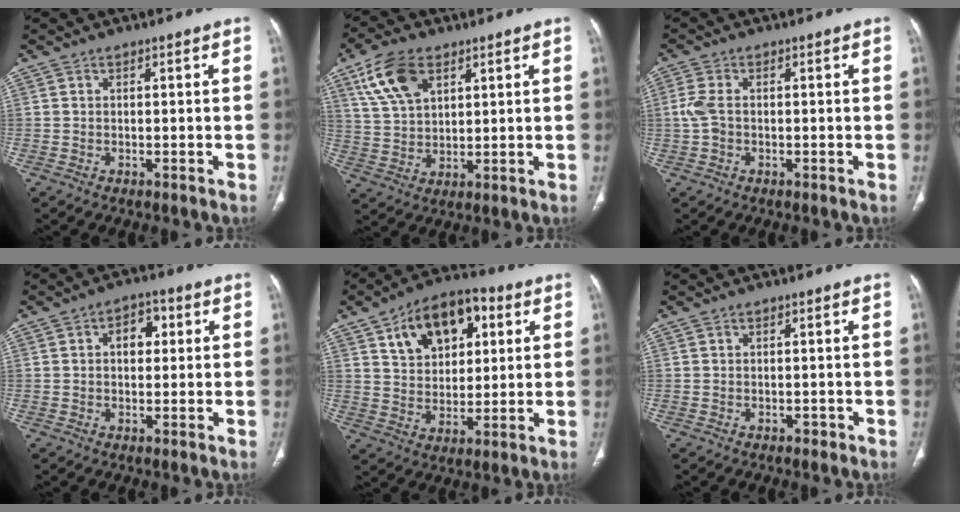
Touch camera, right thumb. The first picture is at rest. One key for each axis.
{"total": 10.7, "fx": 5.5, "fy": 6.0, "fz": 7.0, "tx": -0.125, "ty": -0.012, "tz": 0.114}
{"total": 3.3, "fx": -0.2, "fy": 2.1, "fz": 2.6, "tx": -0.073, "ty": 0.006, "tz": -0.006}
{"total": 5.3, "fx": 1.2, "fy": 3.5, "fz": 3.7, "tx": -0.034, "ty": 0.009, "tz": 0.013}
{"total": 15.3, "fx": 6.3, "fy": 9.5, "fz": 10.3, "tx": -0.122, "ty": -0.003, "tz": 0.106}
{"total": 0.7, "fx": -0.4, "fy": 0.5, "fz": 0.2, "tx": 0.002, "ty": 0.002, "tz": -0.005}